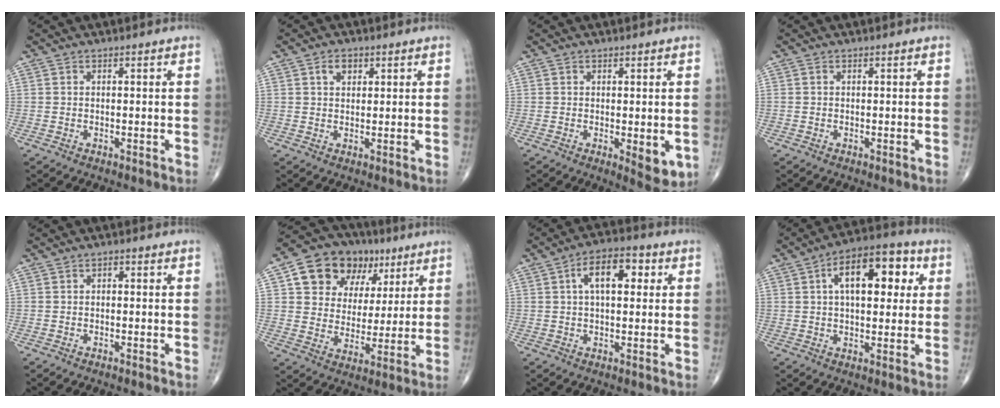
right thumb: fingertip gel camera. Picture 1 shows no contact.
{"total": 2.9, "force": [1.3, 1.9, 1.7], "torque": [-0.018, -0.002, 0.021]}
{"total": 5.1, "force": [-0.9, 2.1, 4.6], "torque": [-0.051, -0.013, -0.006]}
{"total": 0.0}
{"total": 0.8, "force": [0.0, 0.5, 0.6], "torque": [-0.002, 0.003, -0.005]}
{"total": 16.3, "force": [7.3, 12.2, 7.9], "torque": [-0.083, -0.001, 0.122]}
{"total": 8.9, "force": [2.3, 4.5, 7.3], "torque": [-0.103, 0.017, 0.029]}
{"total": 14.7, "force": [4.0, 7.4, 12.0], "torque": [-0.152, 0.020, 0.055]}